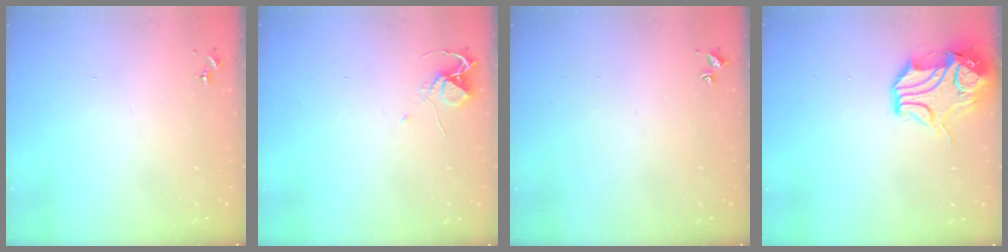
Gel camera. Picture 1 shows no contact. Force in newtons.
{"total": 5.9, "press": 5.9, "slide": 0.5}
{"total": 1.5, "press": 1.5, "slide": 0.2}
{"total": 13.9, "press": 13.7, "slide": 2.0}